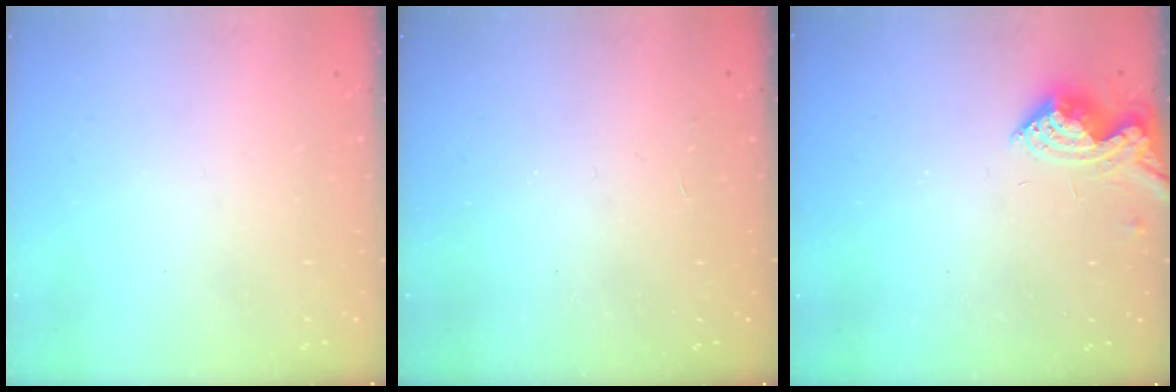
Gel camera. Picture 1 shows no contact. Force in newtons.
{"total": 2.2, "press": 2.2, "slide": 0.4}
{"total": 8.9, "press": 8.9, "slide": 0.5}